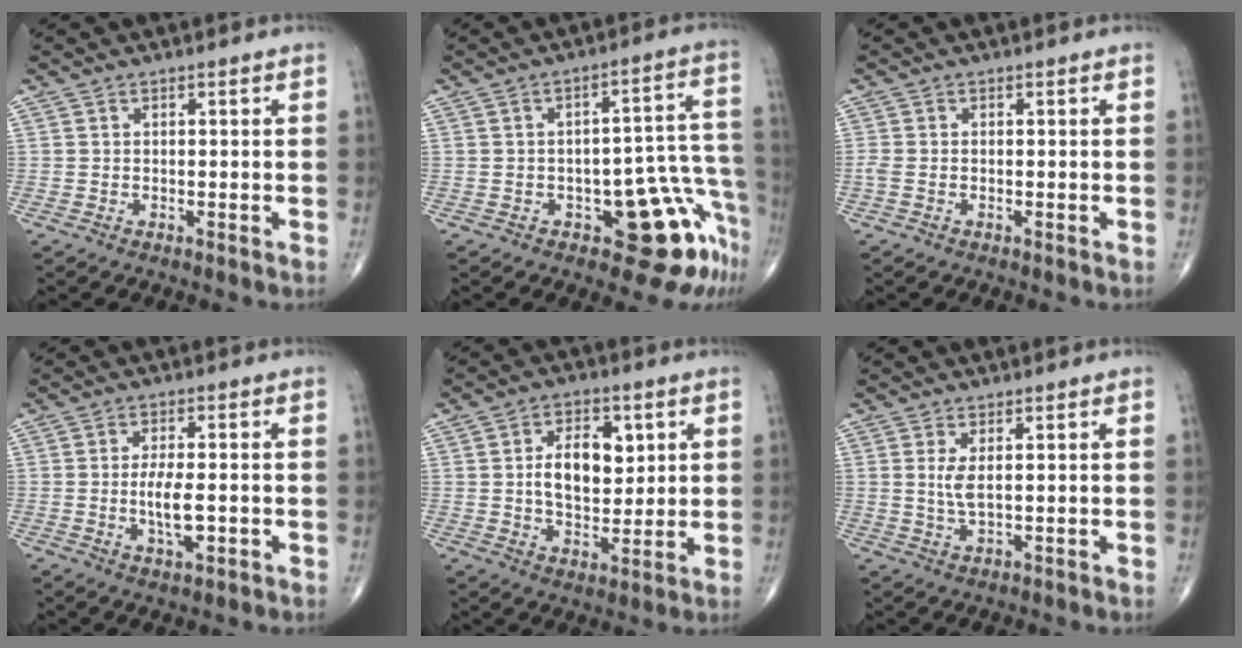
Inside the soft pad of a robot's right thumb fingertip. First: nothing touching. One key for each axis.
{"total": 13.4, "fx": -7.0, "fy": 5.5, "fz": 10.0, "tx": -0.061, "ty": 0.073, "tz": -0.087}
{"total": 1.3, "fx": -0.3, "fy": 0.7, "fz": 1.1, "tx": -0.031, "ty": 0.000, "tz": -0.008}
{"total": 6.0, "fx": -1.0, "fy": 2.2, "fz": 5.5, "tx": -0.100, "ty": -0.005, "tz": -0.017}
{"total": 10.9, "fx": 2.1, "fy": 6.7, "fz": 8.3, "tx": -0.102, "ty": -0.009, "tz": 0.040}
{"total": 3.0, "fx": 0.7, "fy": 0.8, "fz": 2.8, "tx": -0.062, "ty": -0.013, "tz": 0.019}